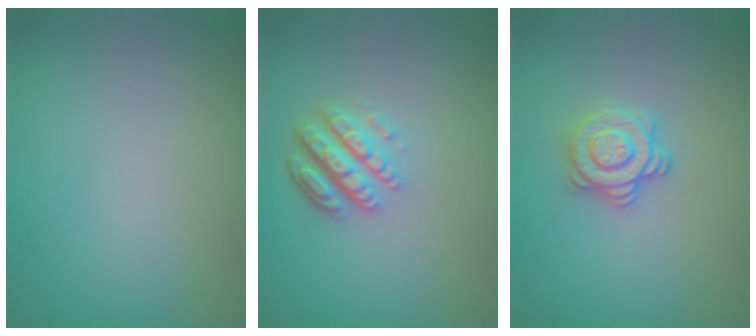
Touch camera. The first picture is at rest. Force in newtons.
{"total": 4.5, "press": 3.3, "slide": 3.1}
{"total": 2.8, "press": 2.7, "slide": 0.9}